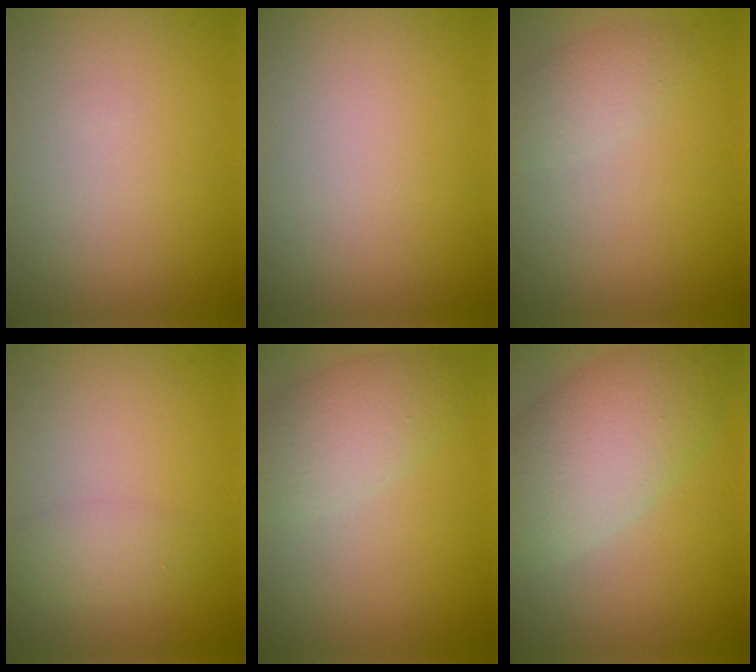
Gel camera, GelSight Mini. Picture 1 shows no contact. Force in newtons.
{"total": 0.0}
{"total": 1.9, "press": 1.9, "slide": 0.1}
{"total": 1.7, "press": 1.7, "slide": 0.1}
{"total": 4.1, "press": 4.1, "slide": 0.1}
{"total": 7.6, "press": 7.5, "slide": 0.6}